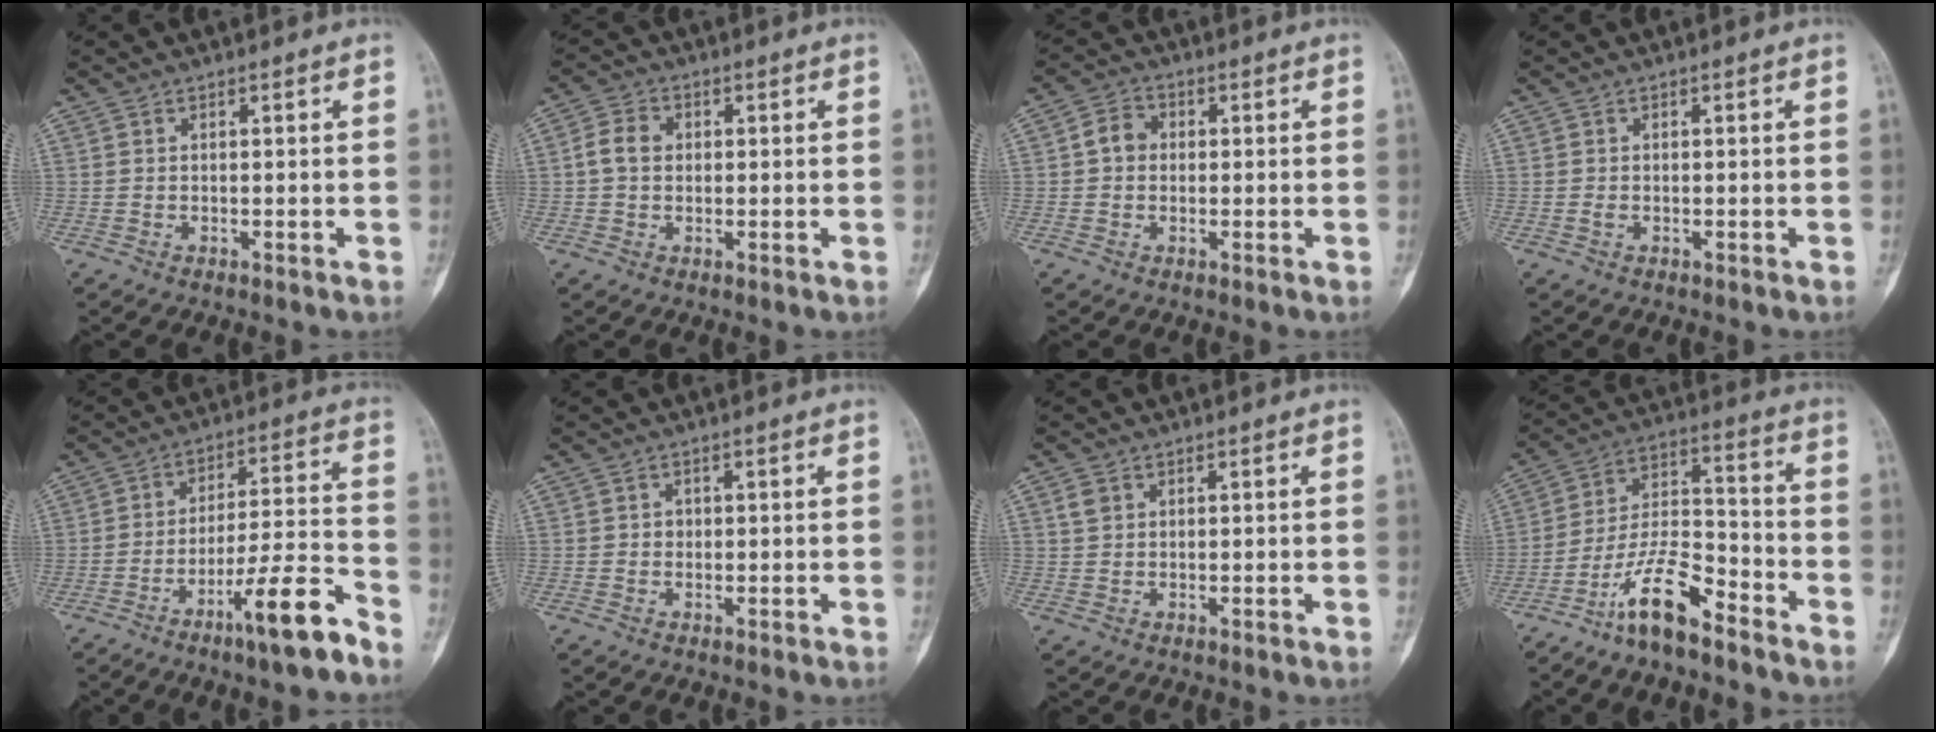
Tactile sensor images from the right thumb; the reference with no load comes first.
{"total": 4.6, "force": [0.3, 3.6, 2.8], "torque": [-0.045, 0.012, 0.000]}
{"total": 4.1, "force": [0.2, 3.4, 2.2], "torque": [-0.028, 0.011, -0.005]}
{"total": 0.5, "force": [-0.2, 0.3, 0.4], "torque": [-0.011, -0.001, -0.005]}
{"total": 12.5, "force": [-8.2, 1.6, 9.3], "torque": [-0.152, 0.062, -0.135]}
{"total": 1.2, "force": [0.1, 1.1, 0.4], "torque": [0.002, 0.004, 0.000]}
{"total": 1.9, "force": [0.8, 1.4, 0.9], "torque": [-0.011, 0.004, 0.016]}
{"total": 11.9, "force": [-8.5, 3.6, 7.5], "torque": [-0.141, 0.077, -0.164]}